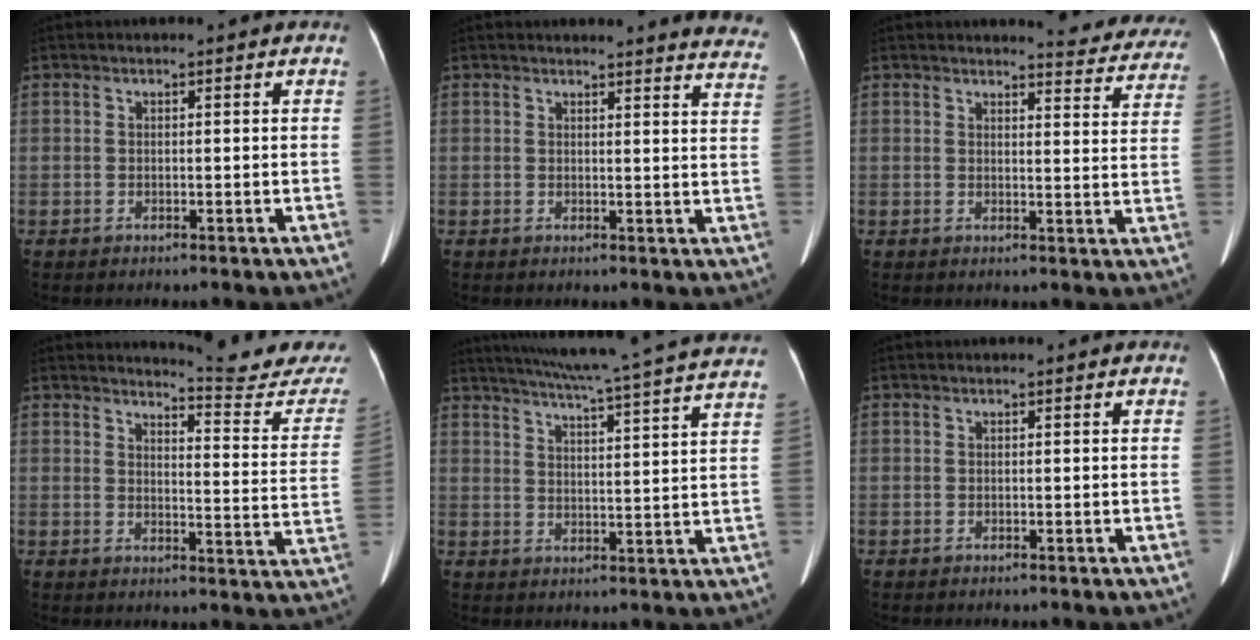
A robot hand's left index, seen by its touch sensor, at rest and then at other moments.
{"total": 10.1, "force": [10.0, 0.6, 1.3], "torque": [0.015, -0.070, 0.073]}
{"total": 10.1, "force": [9.8, 1.8, 1.6], "torque": [0.008, -0.042, 0.084]}
{"total": 13.7, "force": [13.6, -0.8, 1.6], "torque": [-0.013, -0.113, 0.143]}
{"total": 23.9, "force": [21.4, -0.9, 10.7], "torque": [-0.179, -0.025, 0.269]}
{"total": 0.0}